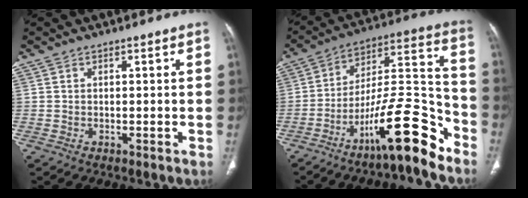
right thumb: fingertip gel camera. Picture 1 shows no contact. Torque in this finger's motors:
{"motor_torque": [0.21, 0.29, 1.47, -1.30, 0.20]}